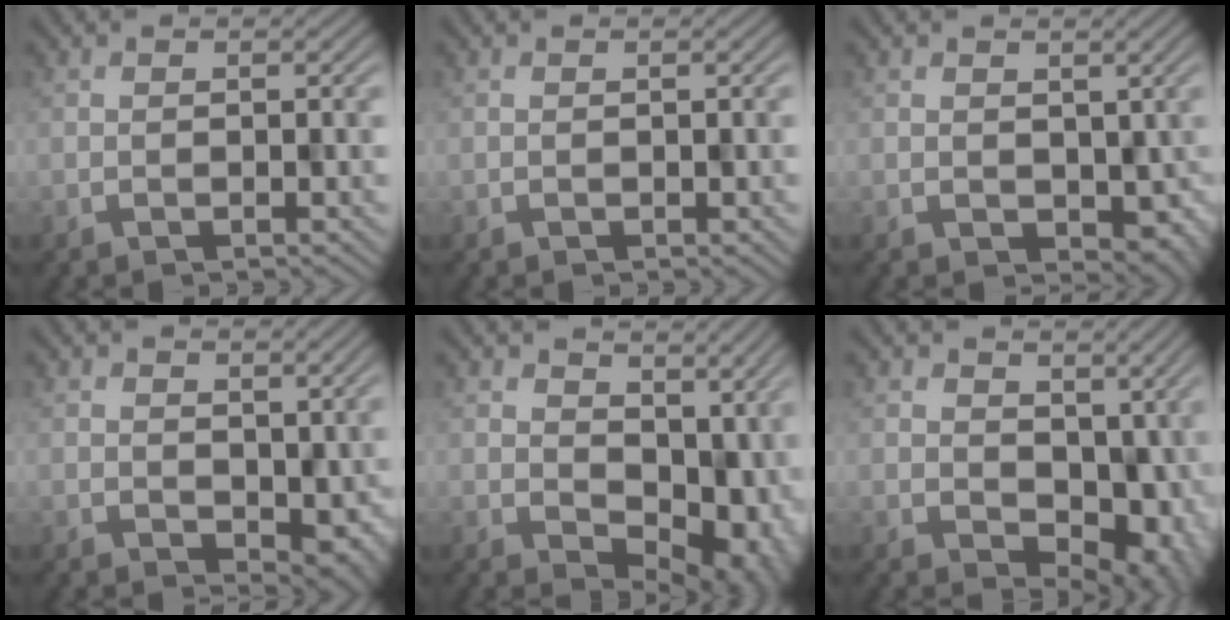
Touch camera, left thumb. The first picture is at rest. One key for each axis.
{"total": 0.0}
{"total": 3.2, "fx": -0.3, "fy": 2.6, "fz": 1.8, "tx": -0.022, "ty": -0.022, "tz": 0.010}
{"total": 3.2, "fx": 0.2, "fy": 2.5, "fz": 2.0, "tx": -0.023, "ty": -0.023, "tz": 0.015}
{"total": 10.4, "fx": 1.9, "fy": 7.3, "fz": 7.1, "tx": -0.086, "ty": -0.037, "tz": 0.049}
{"total": 8.5, "fx": 0.7, "fy": 6.2, "fz": 5.7, "tx": -0.071, "ty": -0.031, "tz": 0.026}